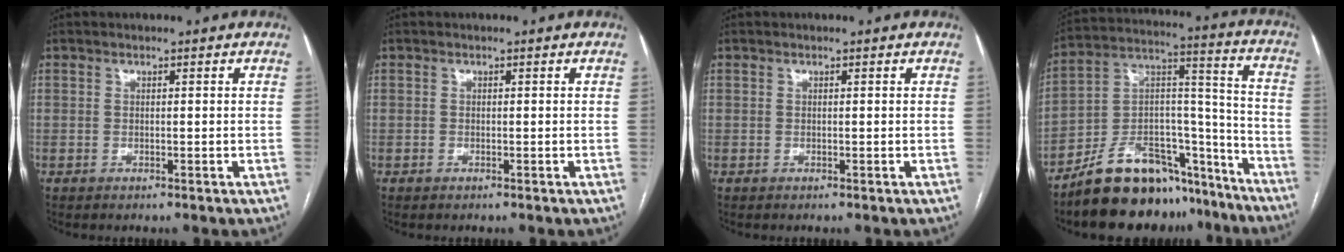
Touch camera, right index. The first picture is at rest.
{"total": 0.0}
{"total": 0.0}
{"total": 19.5, "force": [-15.9, 7.7, 8.2], "torque": [-0.121, 0.059, -0.262]}